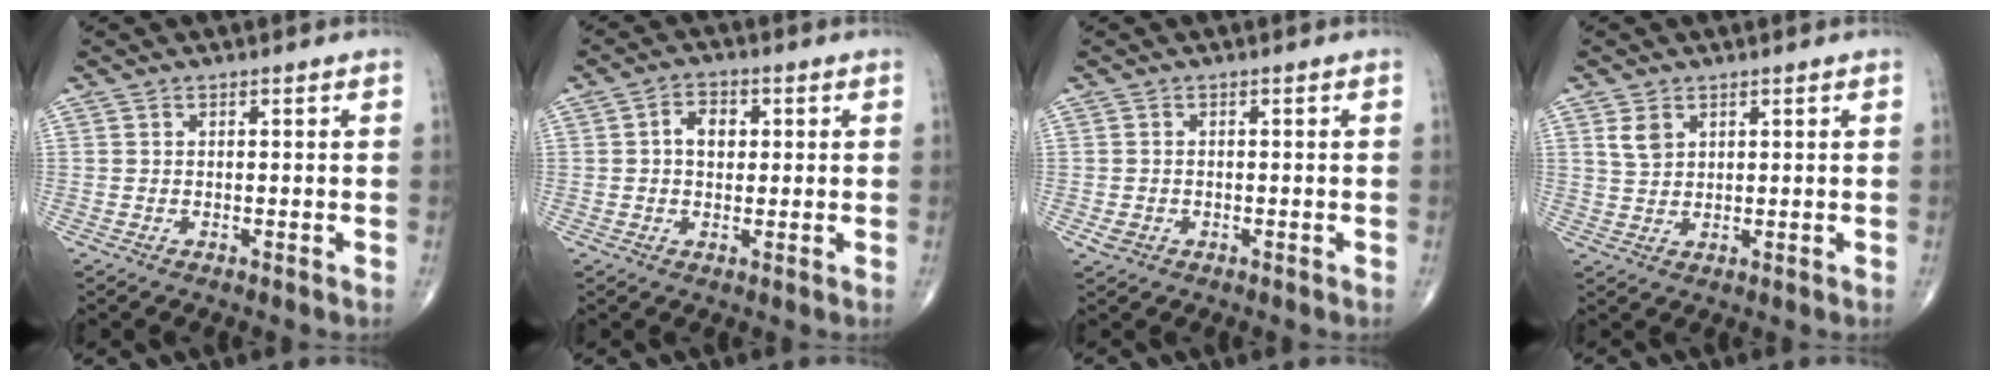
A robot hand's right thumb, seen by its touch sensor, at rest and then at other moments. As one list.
[{"total": 4.7, "force": [0.8, 3.2, 3.3], "torque": [-0.046, 0.009, 0.008]}, {"total": 1.8, "force": [-0.6, 1.5, 0.9], "torque": [-0.015, 0.004, -0.007]}, {"total": 3.4, "force": [1.6, 2.3, 1.8], "torque": [-0.029, -0.006, 0.038]}]